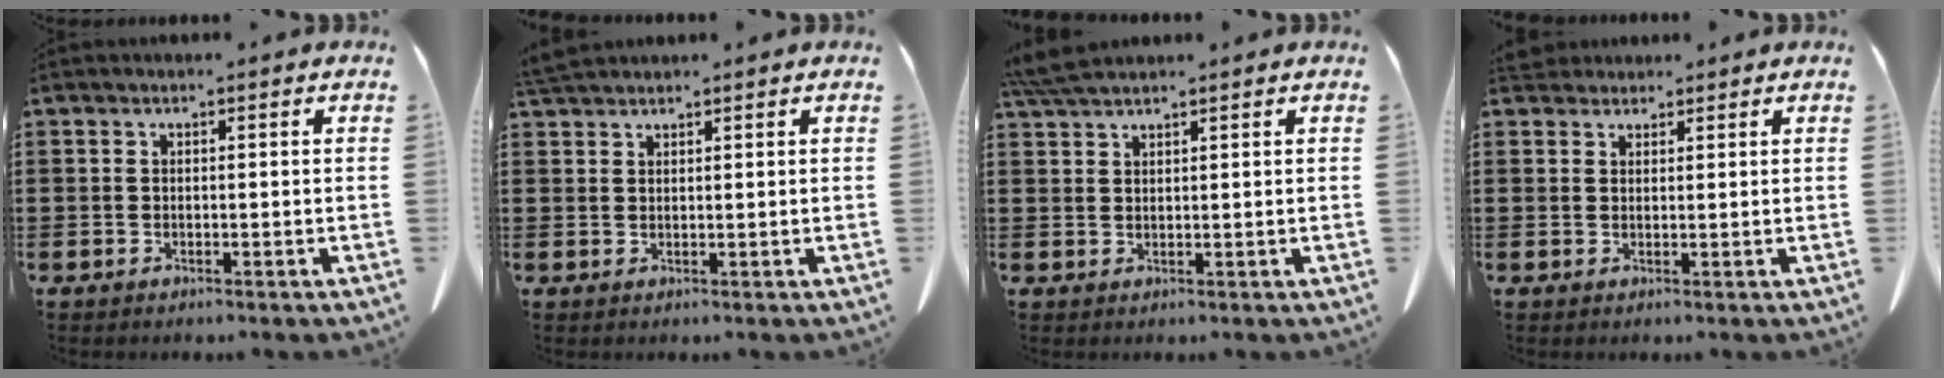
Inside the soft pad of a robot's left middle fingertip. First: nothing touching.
{"total": 2.5, "force": [2.3, 0.3, 0.8], "torque": [-0.023, -0.001, 0.047]}
{"total": 3.8, "force": [3.2, 0.4, 2.0], "torque": [-0.049, -0.003, 0.062]}
{"total": 2.6, "force": [2.4, 1.0, 0.5], "torque": [-0.017, 0.002, 0.047]}